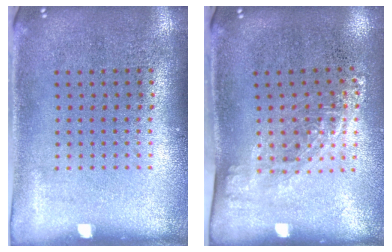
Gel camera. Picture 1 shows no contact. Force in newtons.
{"total": 1.3, "press": 1.0, "slide": 0.9}